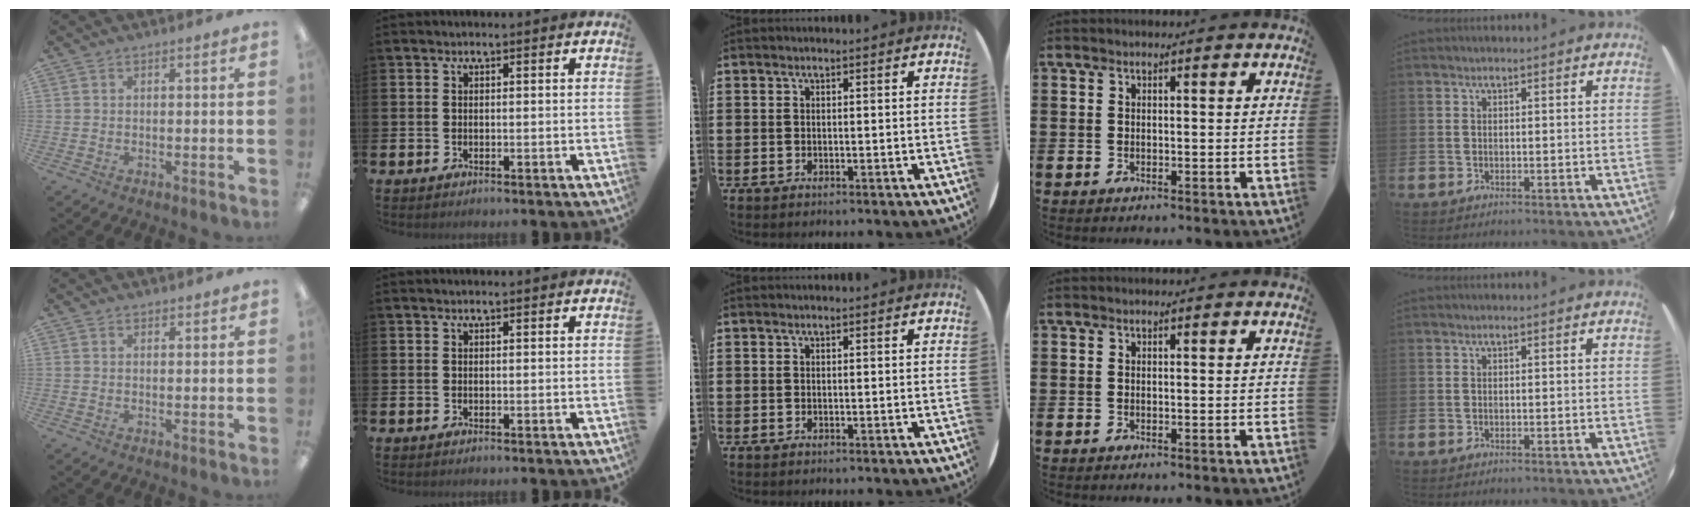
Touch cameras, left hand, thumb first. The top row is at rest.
{"thumb": {"total": 1.1, "force": [1.0, 0.5, 0.0], "torque": [-0.001, -0.001, 0.020]}}